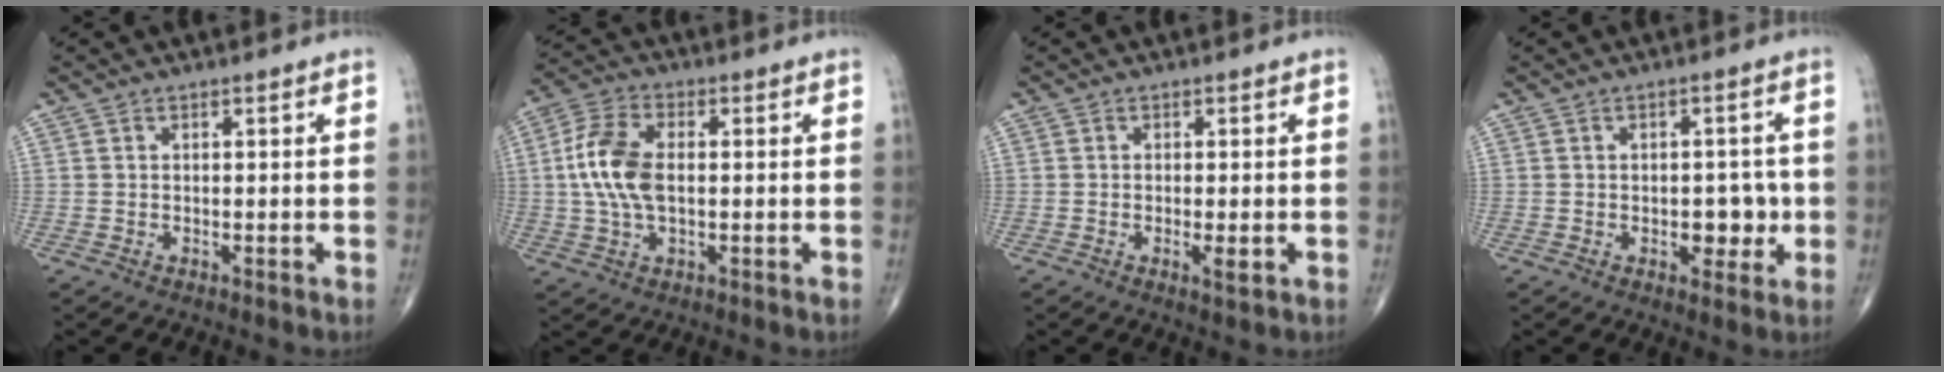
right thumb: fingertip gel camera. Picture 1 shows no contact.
{"total": 10.5, "force": [0.4, 5.7, 8.8], "torque": [-0.188, 0.014, 0.006]}
{"total": 2.1, "force": [-0.5, 0.5, 1.9], "torque": [-0.035, -0.005, -0.010]}
{"total": 5.5, "force": [-0.9, 3.3, 4.3], "torque": [-0.025, 0.003, -0.008]}